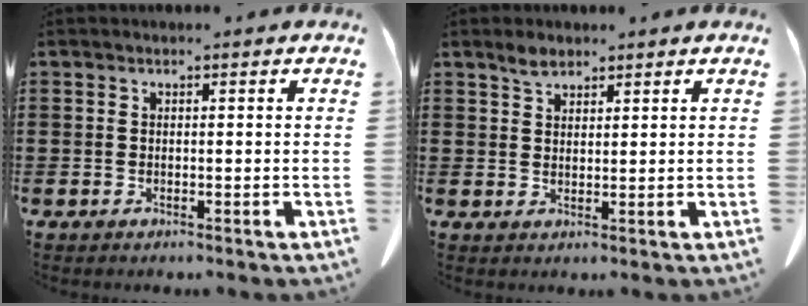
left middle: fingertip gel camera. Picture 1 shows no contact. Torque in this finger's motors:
{"motor_torque": [0.01, 0.04, 0.01, 0.02]}